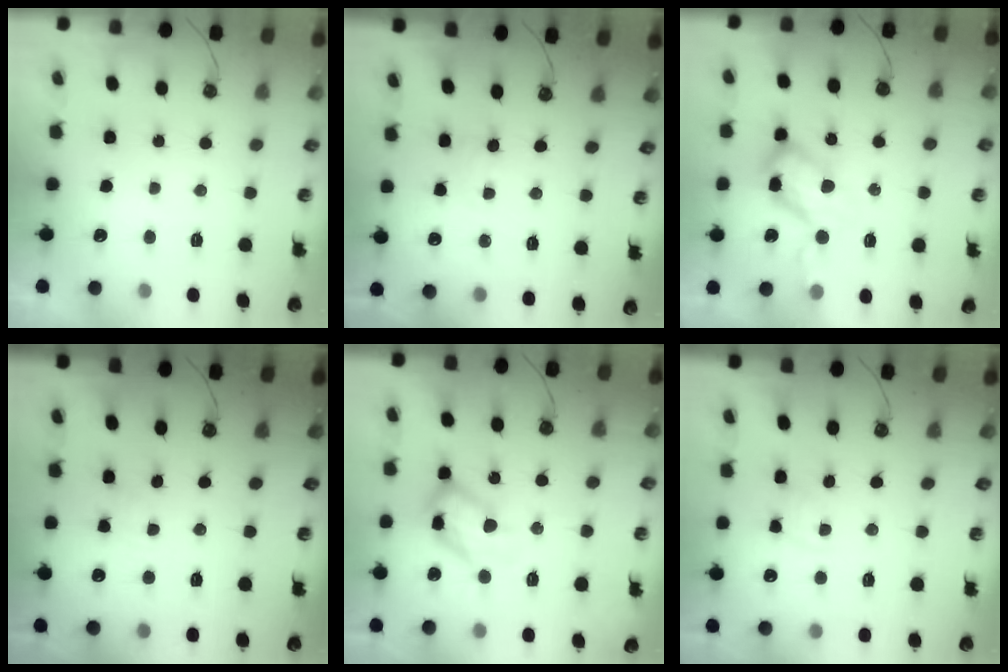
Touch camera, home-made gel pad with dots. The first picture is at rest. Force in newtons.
{"total": 1.3, "press": 1.3, "slide": 0.2}
{"total": 14.0, "press": 13.9, "slide": 1.1}
{"total": 2.0, "press": 2.0, "slide": 0.4}
{"total": 18.0, "press": 17.9, "slide": 1.3}
{"total": 4.5, "press": 4.5, "slide": 0.4}